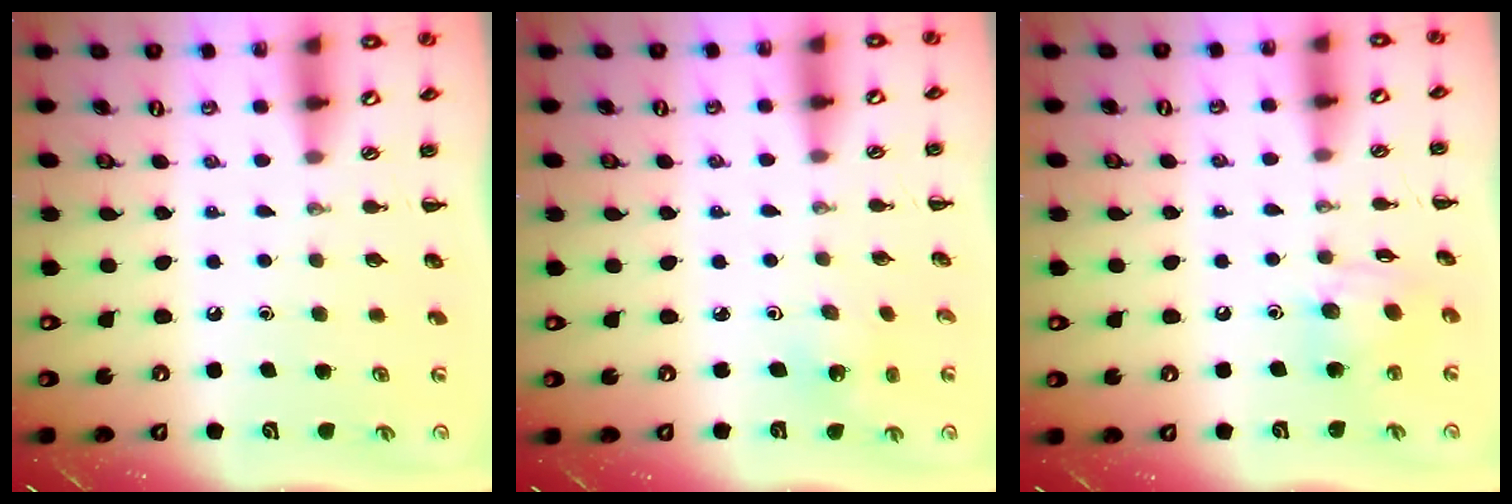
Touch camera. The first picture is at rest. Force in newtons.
{"total": 2.3, "press": 2.2, "slide": 0.8}
{"total": 8.4, "press": 8.3, "slide": 0.7}